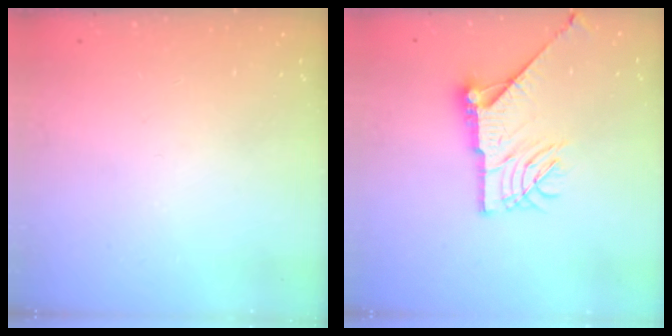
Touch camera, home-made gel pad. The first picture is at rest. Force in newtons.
{"total": 15.8, "press": 15.7, "slide": 0.7}